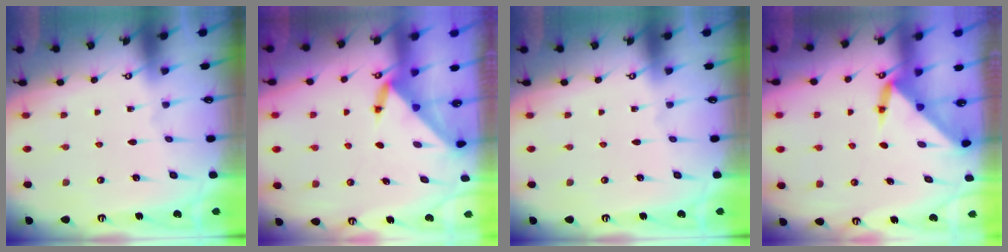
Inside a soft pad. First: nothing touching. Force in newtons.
{"total": 3.5, "press": 3.4, "slide": 0.4}
{"total": 0.0}
{"total": 3.5, "press": 3.5, "slide": 0.2}